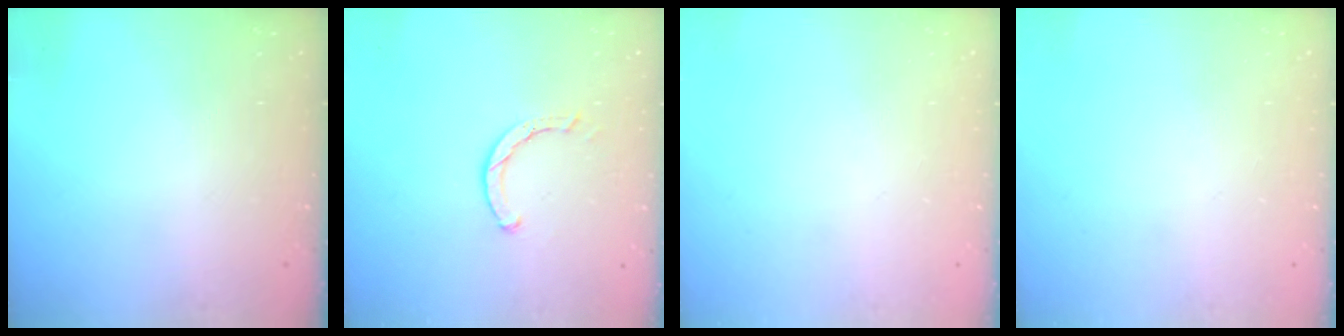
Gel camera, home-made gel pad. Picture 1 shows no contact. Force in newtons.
{"total": 2.0, "press": 2.0, "slide": 0.2}
{"total": 0.0}
{"total": 0.0}